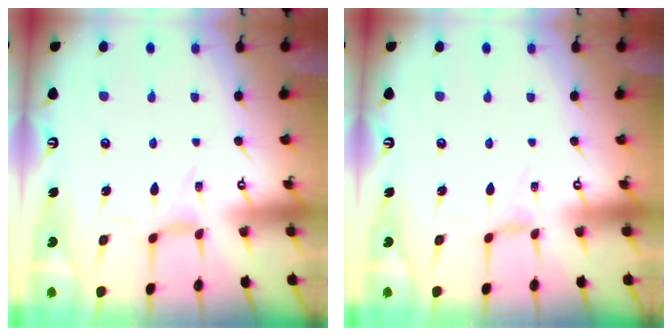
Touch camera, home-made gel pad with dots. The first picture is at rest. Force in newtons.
{"total": 0.0}